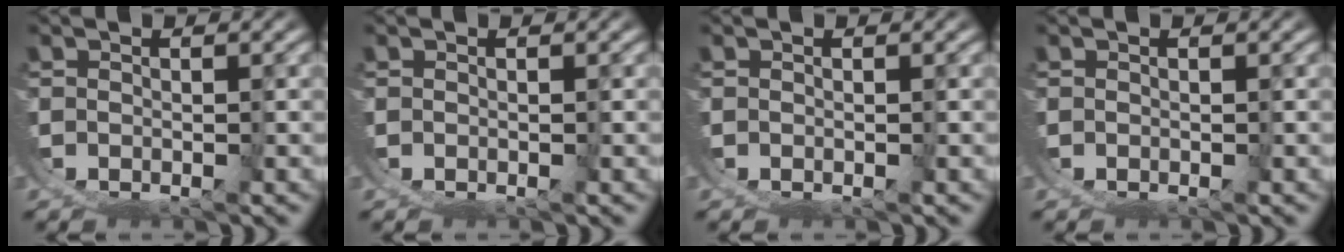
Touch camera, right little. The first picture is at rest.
{"total": 0.0}
{"total": 0.0}
{"total": 0.0}